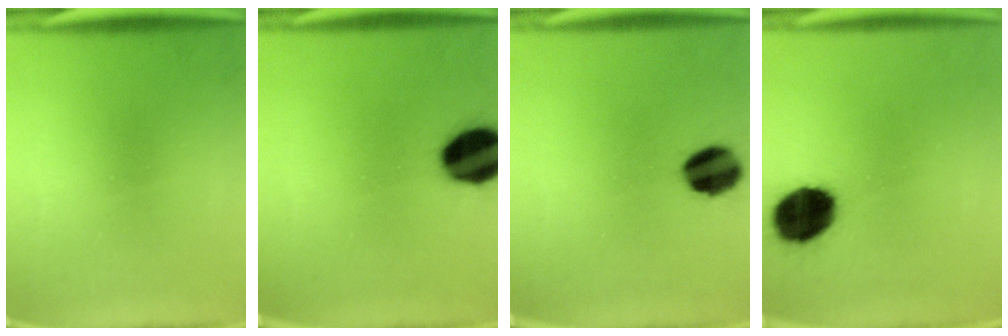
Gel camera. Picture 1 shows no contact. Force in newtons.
{"total": 15.8}
{"total": 11.0}
{"total": 14.4}